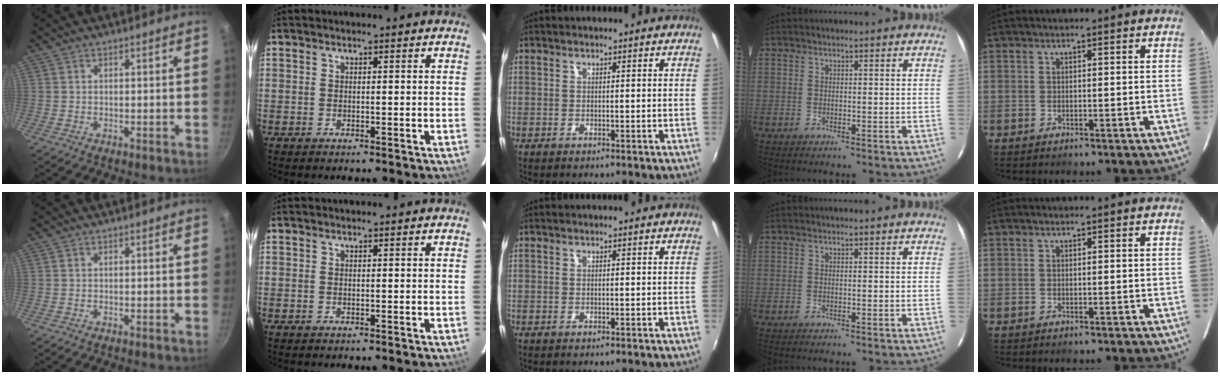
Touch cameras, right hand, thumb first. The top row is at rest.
{}